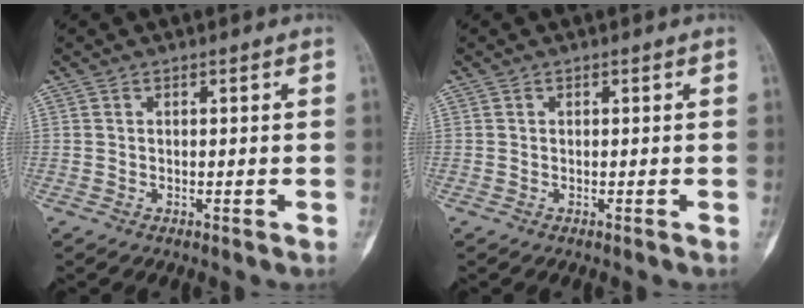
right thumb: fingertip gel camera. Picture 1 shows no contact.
{"total": 0.0}